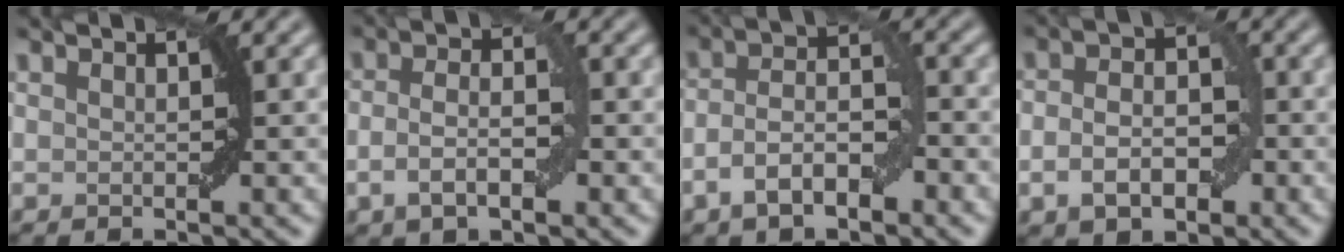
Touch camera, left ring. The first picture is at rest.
{"total": 3.8, "force": [-0.9, 1.8, 3.2], "torque": [-0.062, 0.001, -0.021]}
{"total": 5.3, "force": [-2.3, 2.4, 4.1], "torque": [-0.067, 0.010, -0.046]}
{"total": 4.5, "force": [-1.2, 2.8, 3.3], "torque": [-0.053, 0.001, -0.026]}